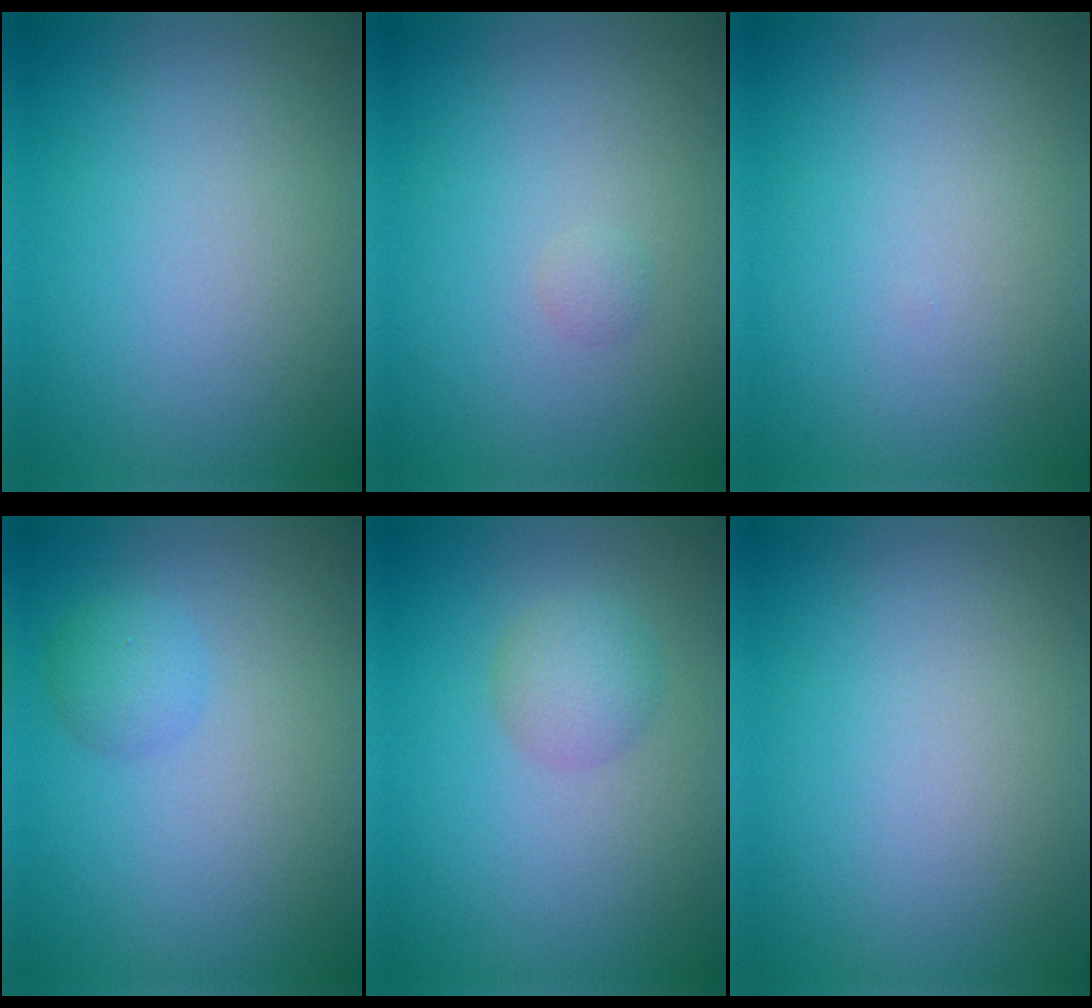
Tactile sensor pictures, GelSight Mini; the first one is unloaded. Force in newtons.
{"total": 0.6, "press": 0.6, "slide": 0.0}
{"total": 0.0}
{"total": 1.8, "press": 1.8, "slide": 0.1}
{"total": 2.4, "press": 2.4, "slide": 0.1}
{"total": 0.0}